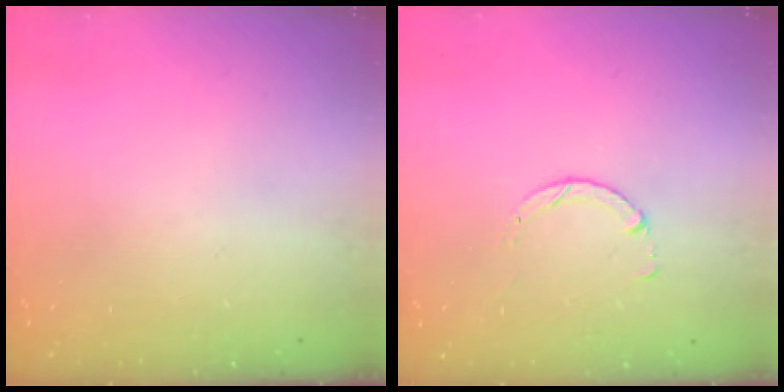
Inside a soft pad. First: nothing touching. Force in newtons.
{"total": 1.4, "press": 1.4, "slide": 0.2}